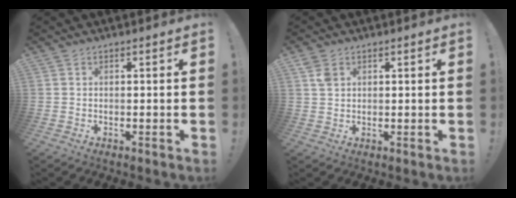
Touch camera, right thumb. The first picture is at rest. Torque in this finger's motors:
{"motor_torque": [0.23, 1.13, 0.07, 0.01, 0.00]}